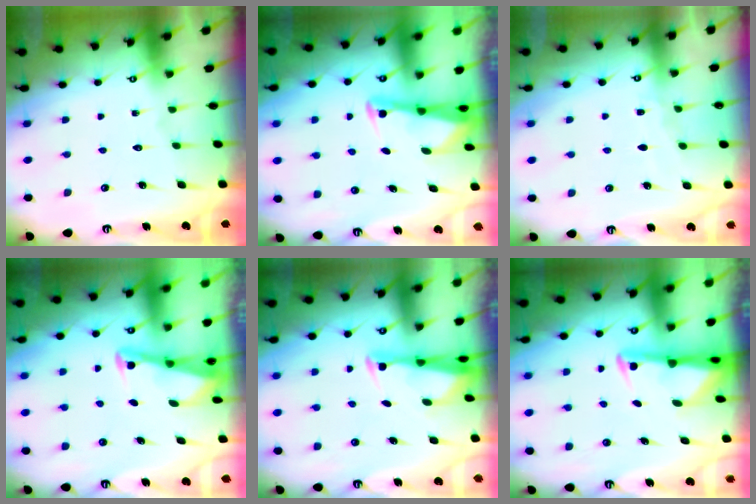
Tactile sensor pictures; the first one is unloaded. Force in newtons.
{"total": 2.7, "press": 2.7, "slide": 0.2}
{"total": 3.5, "press": 3.5, "slide": 0.5}
{"total": 2.8, "press": 2.8, "slide": 0.4}
{"total": 2.7, "press": 2.6, "slide": 0.7}
{"total": 2.8, "press": 2.8, "slide": 0.7}